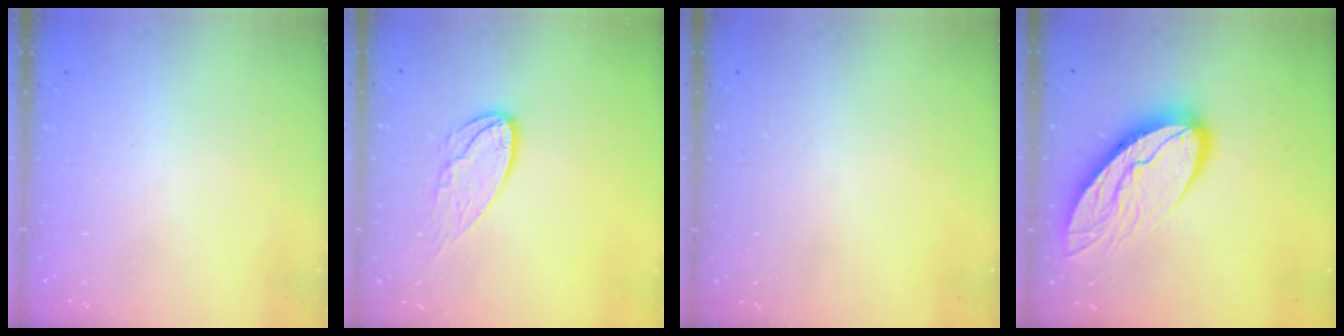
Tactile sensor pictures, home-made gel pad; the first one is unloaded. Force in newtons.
{"total": 10.1, "press": 10.1, "slide": 0.6}
{"total": 0.0}
{"total": 13.5, "press": 13.5, "slide": 1.1}